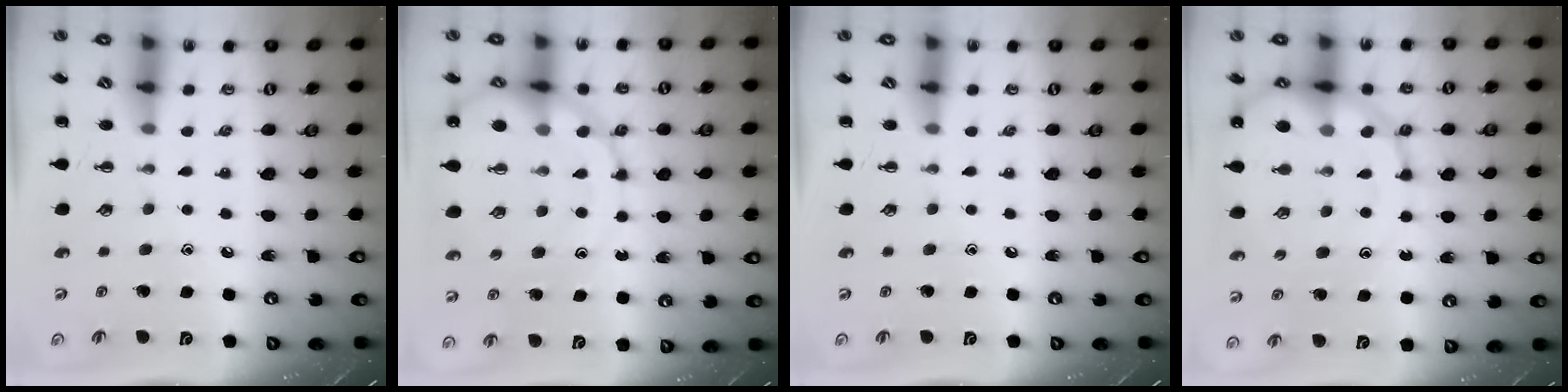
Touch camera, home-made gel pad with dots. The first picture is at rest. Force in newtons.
{"total": 15.0, "press": 14.5, "slide": 3.7}
{"total": 0.0}
{"total": 16.2, "press": 15.6, "slide": 4.3}